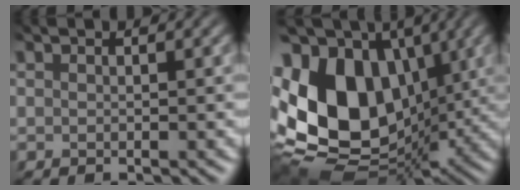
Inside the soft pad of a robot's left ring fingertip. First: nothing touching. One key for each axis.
{"total": 14.4, "fx": -1.0, "fy": 10.4, "fz": 9.9, "tx": -0.252, "ty": -0.013, "tz": 0.007}